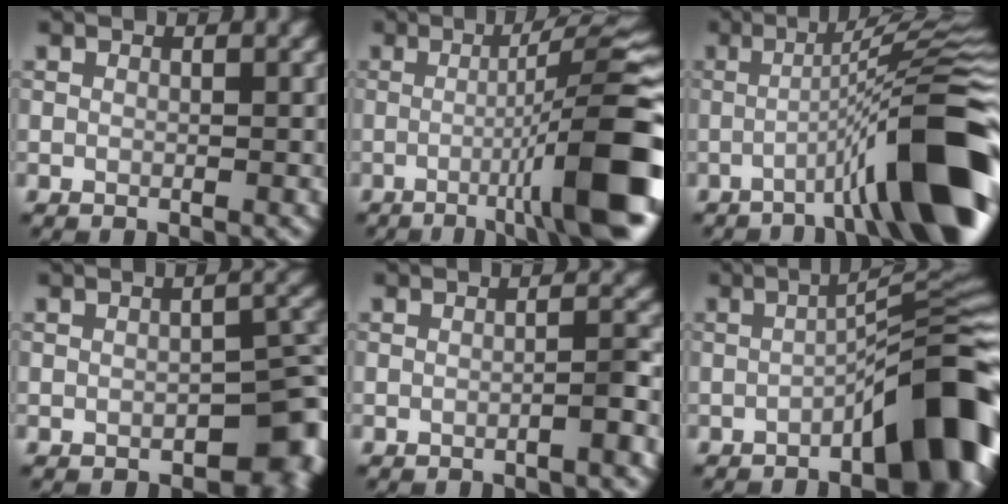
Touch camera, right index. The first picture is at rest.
{"total": 12.4, "force": [-3.2, 1.6, 11.8], "torque": [-0.147, 0.018, -0.050]}
{"total": 11.9, "force": [-4.3, 1.5, 11.0], "torque": [-0.137, 0.025, -0.070]}
{"total": 4.7, "force": [-2.0, 2.6, 3.4], "torque": [-0.027, 0.001, -0.027]}
{"total": 1.7, "force": [-0.9, 0.2, 1.4], "torque": [-0.017, 0.011, -0.021]}
{"total": 10.4, "force": [-4.4, 2.4, 9.1], "torque": [-0.108, 0.024, -0.067]}